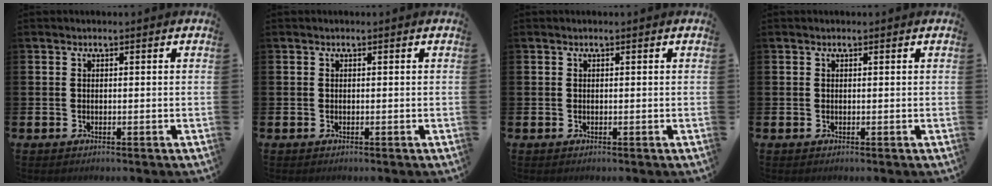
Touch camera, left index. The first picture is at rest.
{"total": 0.0}
{"total": 0.0}
{"total": 0.0}